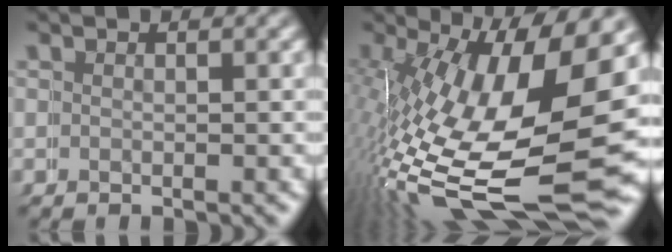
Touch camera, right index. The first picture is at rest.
{"total": 13.8, "force": [-2.9, 6.4, 11.9], "torque": [-0.209, -0.037, -0.017]}